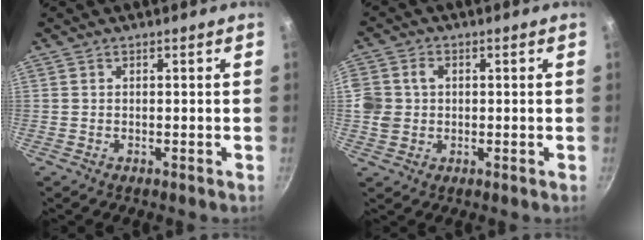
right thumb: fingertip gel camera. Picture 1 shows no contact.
{"total": 6.4, "force": [0.4, 5.5, 3.3], "torque": [-0.058, 0.002, 0.001]}